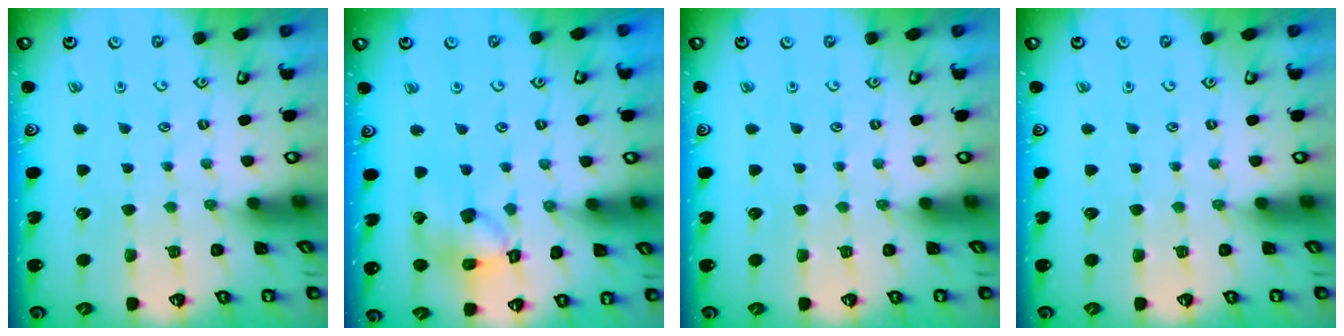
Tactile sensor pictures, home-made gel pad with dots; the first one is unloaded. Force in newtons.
{"total": 13.4, "press": 13.3, "slide": 1.9}
{"total": 0.0}
{"total": 0.0}